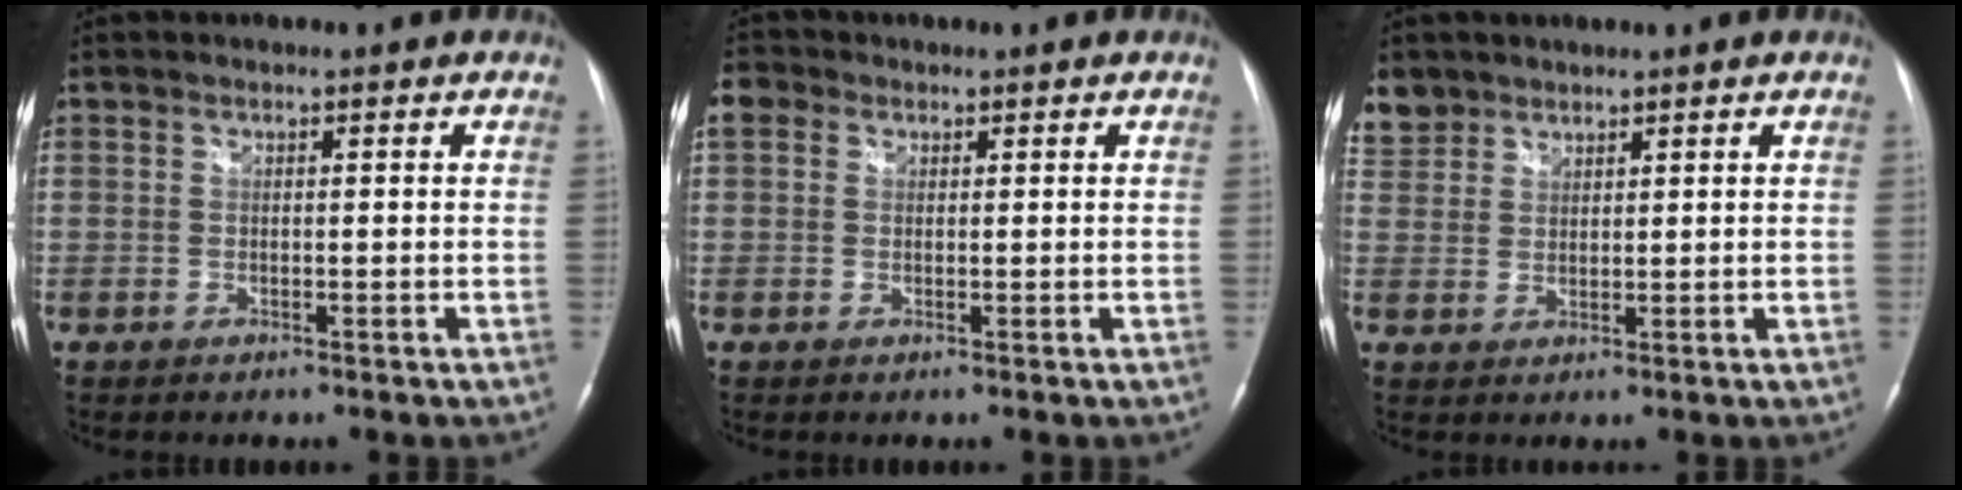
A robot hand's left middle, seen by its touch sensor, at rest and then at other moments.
{"total": 2.8, "force": [1.2, 2.3, 1.1], "torque": [-0.025, 0.020, 0.022]}
{"total": 4.2, "force": [3.4, 2.5, 0.0], "torque": [0.005, 0.010, 0.070]}